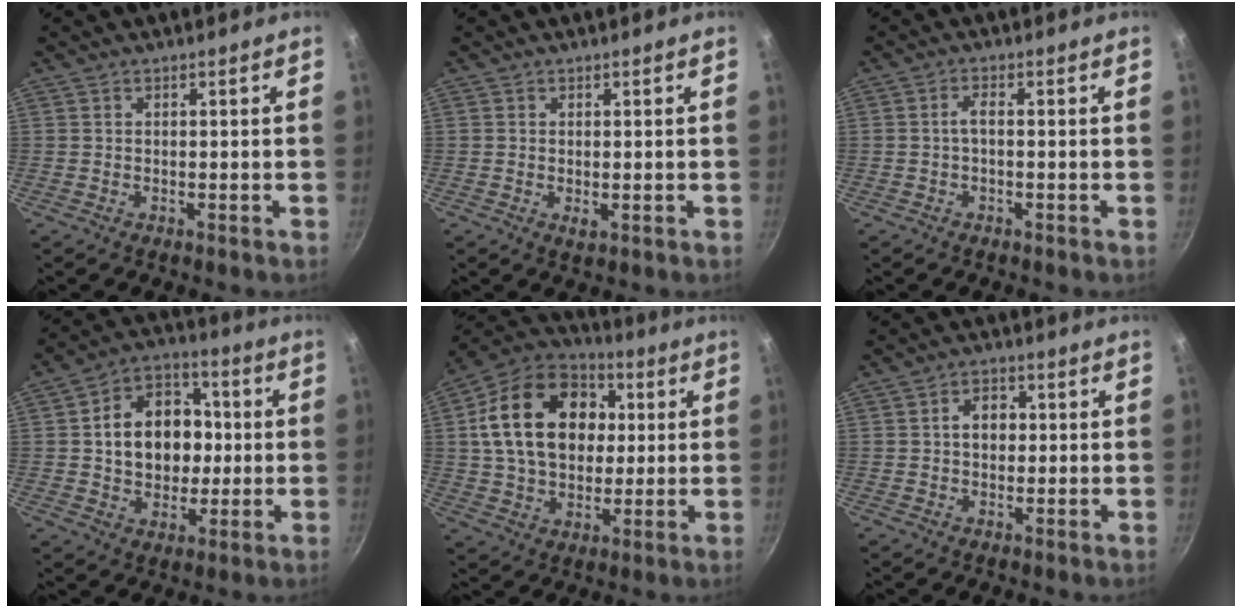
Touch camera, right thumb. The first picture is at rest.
{"total": 1.4, "force": [-0.1, 0.7, 1.2], "torque": [-0.020, -0.005, 0.000]}
{"total": 1.9, "force": [-0.4, 0.6, 1.8], "torque": [-0.044, 0.012, -0.011]}
{"total": 16.0, "force": [1.0, 12.4, 10.0], "torque": [-0.121, 0.026, 0.010]}
{"total": 22.7, "force": [4.3, 16.4, 15.0], "torque": [-0.230, 0.019, 0.067]}
{"total": 4.7, "force": [0.5, 3.6, 3.0], "torque": [-0.023, 0.010, 0.003]}